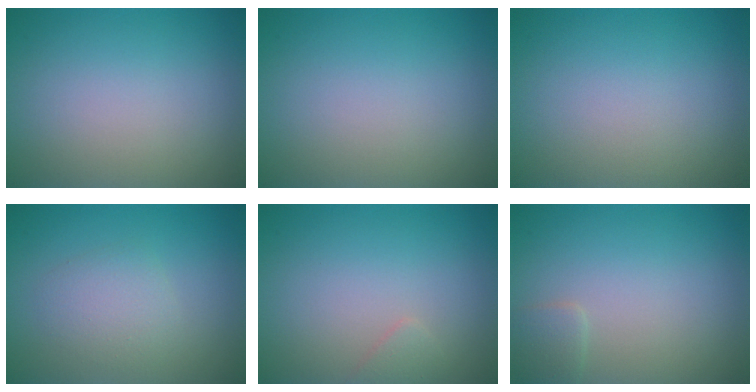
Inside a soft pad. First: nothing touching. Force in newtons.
{"total": 0.0}
{"total": 0.0}
{"total": 2.3, "press": 2.3, "slide": 0.1}
{"total": 0.9, "press": 0.9, "slide": 0.1}
{"total": 1.1, "press": 1.1, "slide": 0.1}